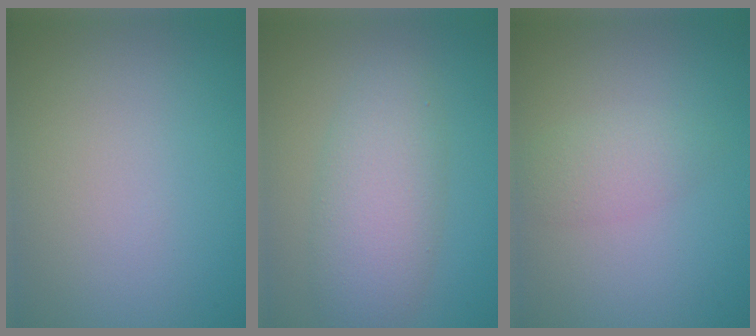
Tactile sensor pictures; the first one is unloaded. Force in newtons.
{"total": 5.3, "press": 5.3, "slide": 0.2}
{"total": 2.1, "press": 2.1, "slide": 0.1}